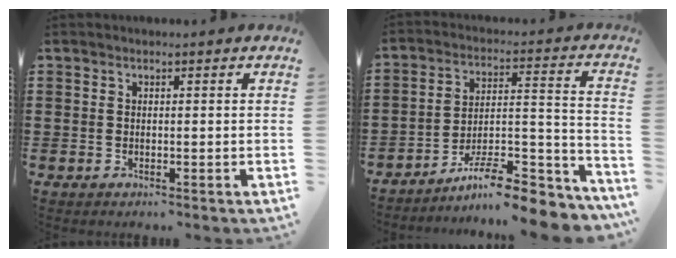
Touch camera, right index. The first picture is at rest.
{"total": 10.6, "force": [-8.5, 2.1, 6.0], "torque": [-0.087, 0.026, -0.158]}